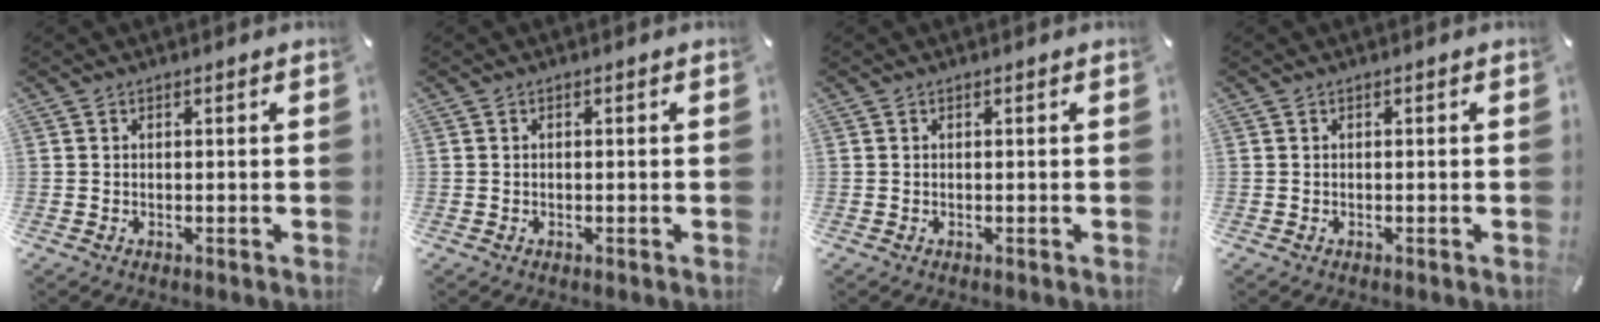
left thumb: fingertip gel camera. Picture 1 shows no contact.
{"total": 0.0}
{"total": 0.0}
{"total": 0.0}